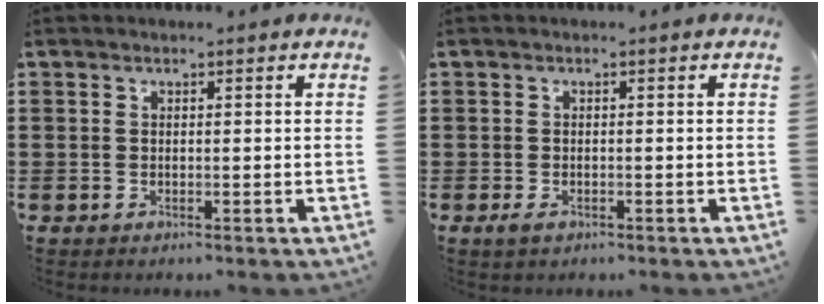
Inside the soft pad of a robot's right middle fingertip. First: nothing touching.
{"total": 0.9, "force": [-0.4, 0.4, 0.6], "torque": [-0.012, -0.002, -0.008]}